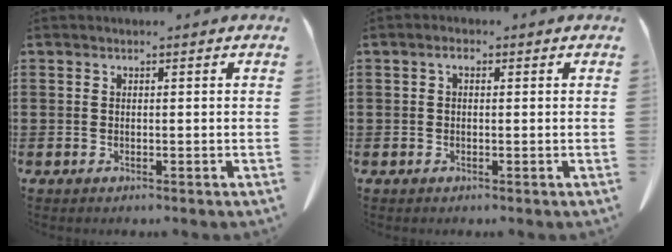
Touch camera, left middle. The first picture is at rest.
{"total": 1.5, "force": [0.0, 0.8, 1.3], "torque": [-0.028, 0.005, -0.001]}